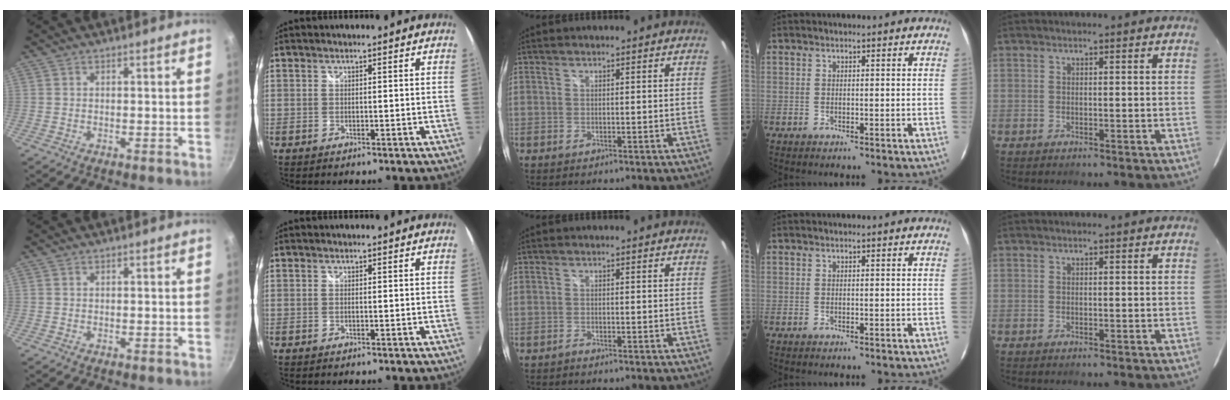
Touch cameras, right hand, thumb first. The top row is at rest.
{"middle": {"total": 0.8, "force": [-0.8, 0.1, 0.1], "torque": [-0.003, -0.002, -0.017]}}